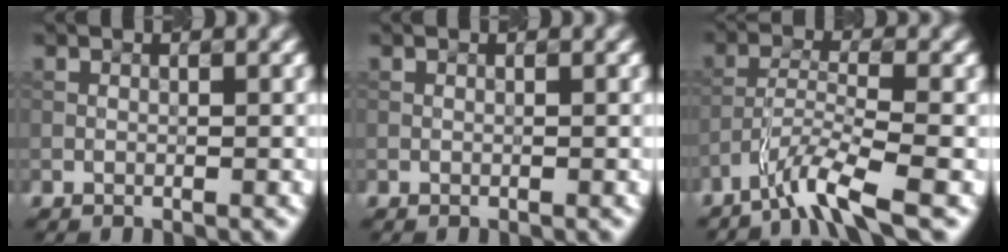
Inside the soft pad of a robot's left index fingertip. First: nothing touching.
{"total": 0.0}
{"total": 4.3, "force": [-3.4, 0.2, 2.6], "torque": [-0.048, 0.004, -0.071]}